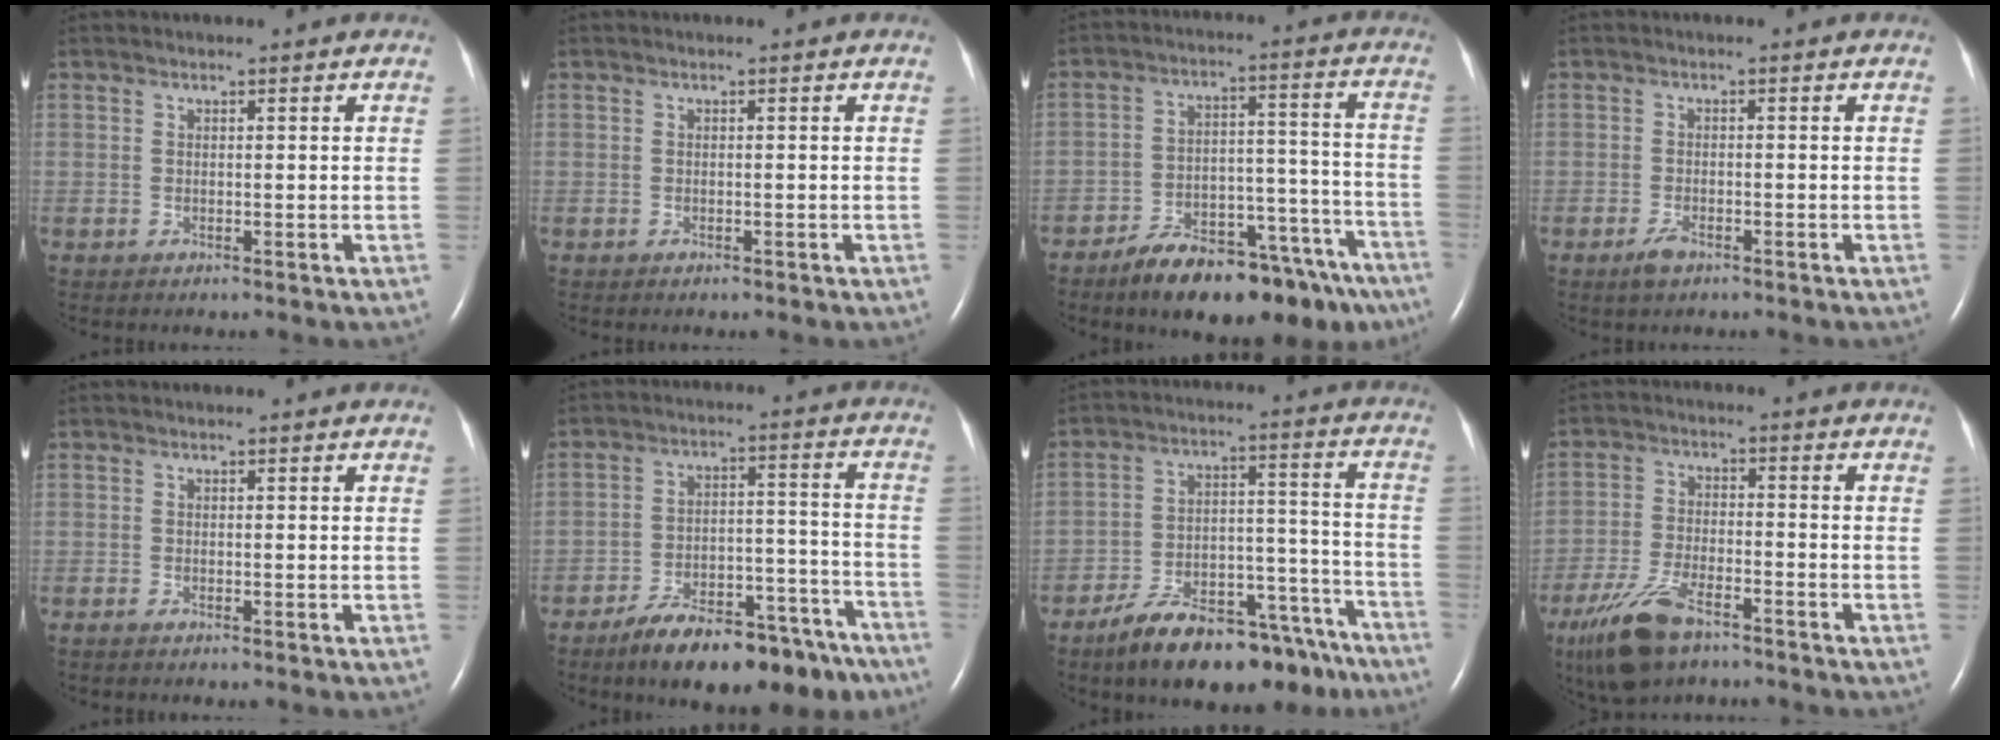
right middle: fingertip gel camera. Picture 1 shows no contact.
{"total": 0.5, "force": [-0.4, 0.3, 0.3], "torque": [-0.009, -0.001, -0.004]}
{"total": 19.3, "force": [-15.2, 5.8, 10.4], "torque": [-0.084, 0.043, -0.220]}
{"total": 2.3, "force": [-1.5, 0.8, 1.4], "torque": [-0.036, -0.002, -0.027]}
{"total": 0.5, "force": [-0.4, 0.0, 0.2], "torque": [-0.012, -0.002, -0.010]}
{"total": 17.4, "force": [-13.7, 6.0, 8.8], "torque": [-0.096, 0.042, -0.206]}
{"total": 19.0, "force": [-15.3, 6.6, 9.1], "torque": [-0.098, 0.043, -0.233]}
{"total": 10.6, "force": [-7.4, 3.6, 6.7], "torque": [-0.144, -0.016, -0.136]}